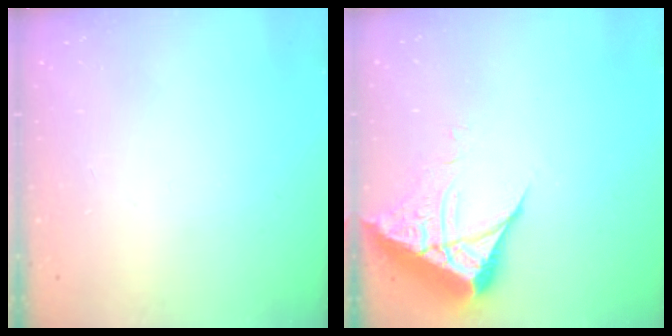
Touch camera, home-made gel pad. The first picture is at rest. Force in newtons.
{"total": 7.2, "press": 7.2, "slide": 0.6}